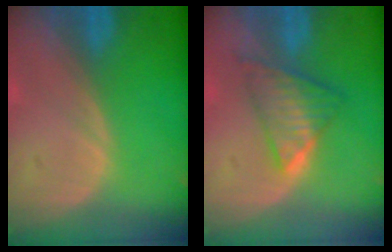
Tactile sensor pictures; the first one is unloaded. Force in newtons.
{"total": 6.0, "press": 6.0, "slide": 0.8}